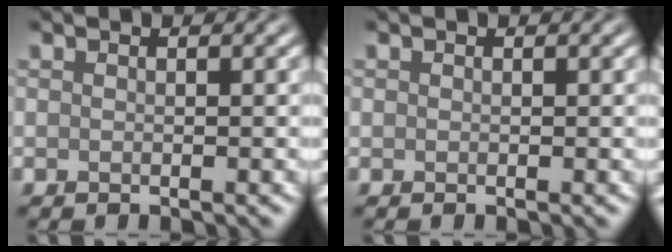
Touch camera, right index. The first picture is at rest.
{"total": 0.0}